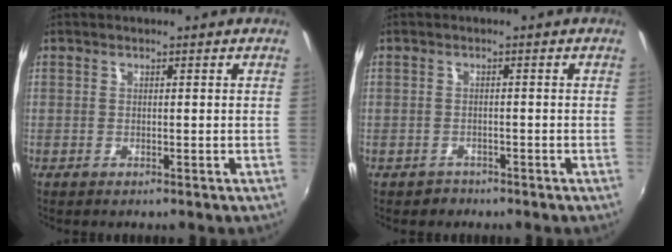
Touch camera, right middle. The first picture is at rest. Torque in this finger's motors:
{"motor_torque": [0.02, -0.32, -0.08, -0.03]}